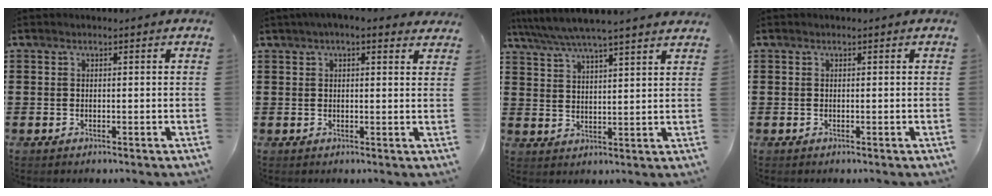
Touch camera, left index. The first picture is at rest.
{"total": 3.0, "force": [2.3, 0.5, 1.9], "torque": [-0.042, 0.004, 0.040]}
{"total": 5.3, "force": [4.8, -0.1, 2.2], "torque": [-0.061, -0.023, 0.083]}
{"total": 0.0}